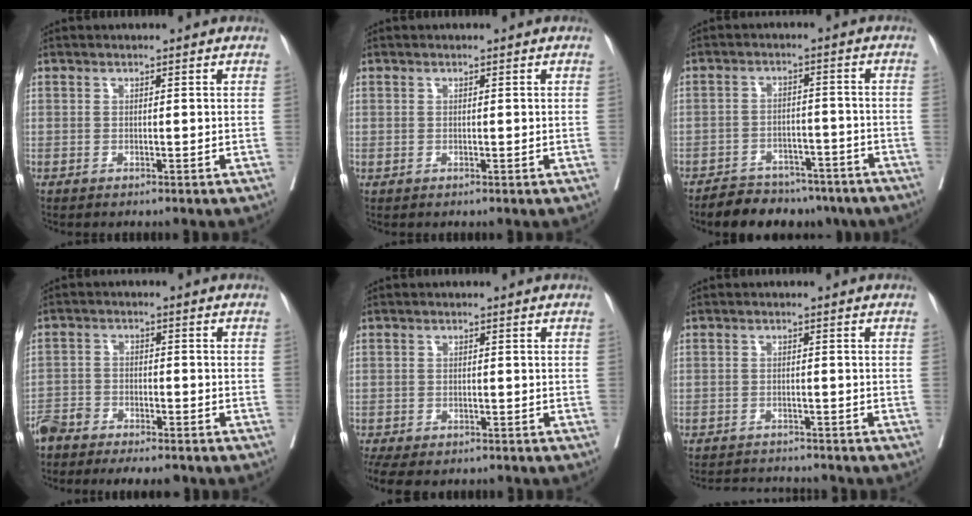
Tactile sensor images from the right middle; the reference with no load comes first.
{"total": 0.0}
{"total": 11.9, "force": [-9.6, 5.7, 4.1], "torque": [-0.050, 0.012, -0.122]}
{"total": 8.5, "force": [-7.4, 2.2, 3.6], "torque": [-0.054, 0.000, -0.119]}
{"total": 8.6, "force": [-6.2, 4.6, 3.8], "torque": [-0.076, -0.009, -0.082]}
{"total": 5.8, "force": [-5.7, 0.6, 0.8], "torque": [-0.008, -0.004, -0.082]}